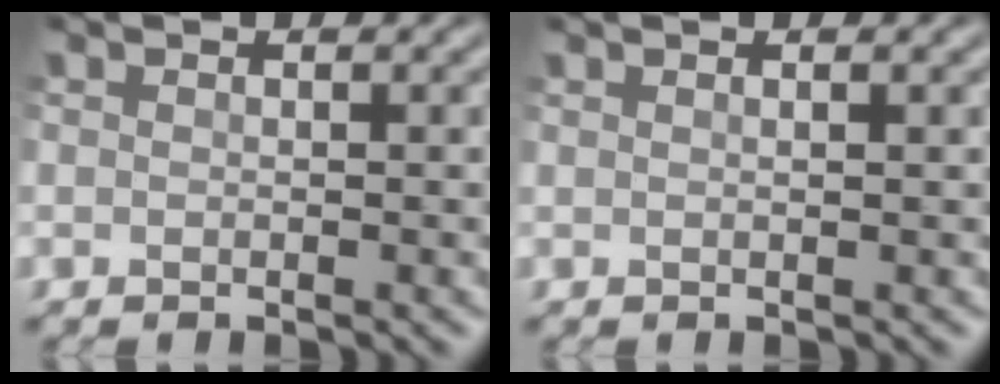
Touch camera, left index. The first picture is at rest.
{"total": 1.7, "force": [0.9, 0.7, 1.2], "torque": [-0.004, -0.002, -0.002]}